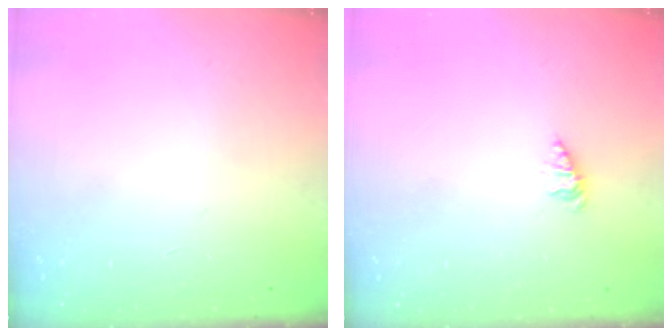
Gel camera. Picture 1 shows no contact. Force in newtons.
{"total": 1.3, "press": 1.3, "slide": 0.2}